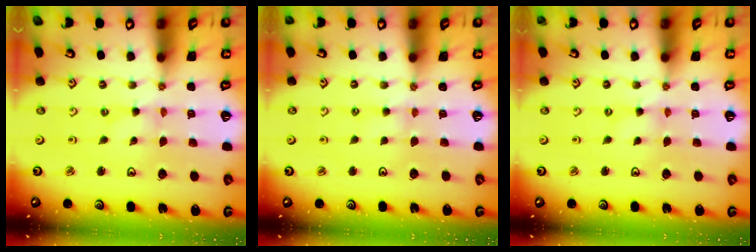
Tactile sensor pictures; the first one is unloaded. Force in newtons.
{"total": 2.6, "press": 2.6, "slide": 0.4}
{"total": 0.0}